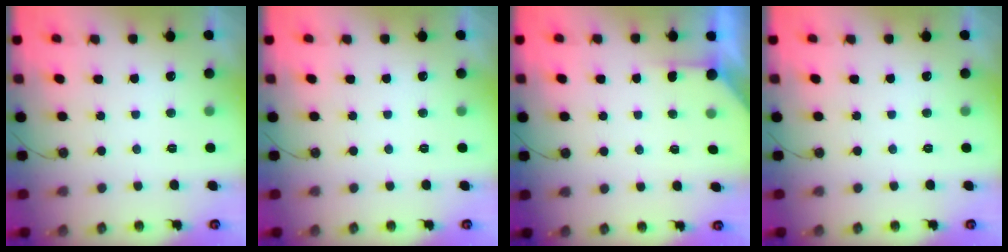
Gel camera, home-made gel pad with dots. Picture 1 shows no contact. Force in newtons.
{"total": 0.0}
{"total": 2.7, "press": 2.7, "slide": 0.3}
{"total": 0.0}